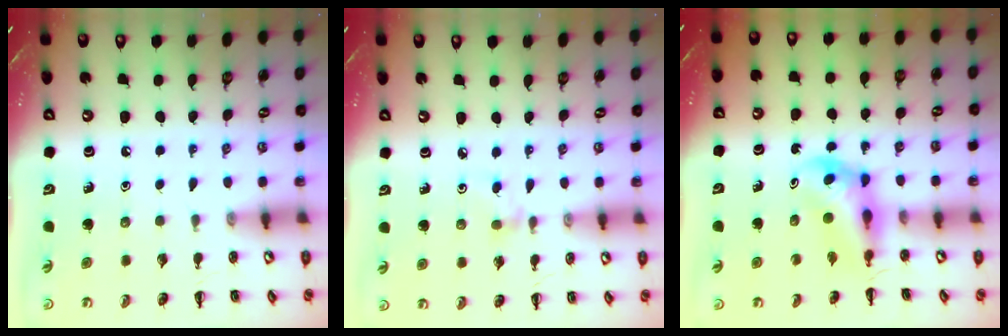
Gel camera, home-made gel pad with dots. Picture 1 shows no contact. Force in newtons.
{"total": 3.4, "press": 3.2, "slide": 1.2}
{"total": 4.5, "press": 4.5, "slide": 0.7}